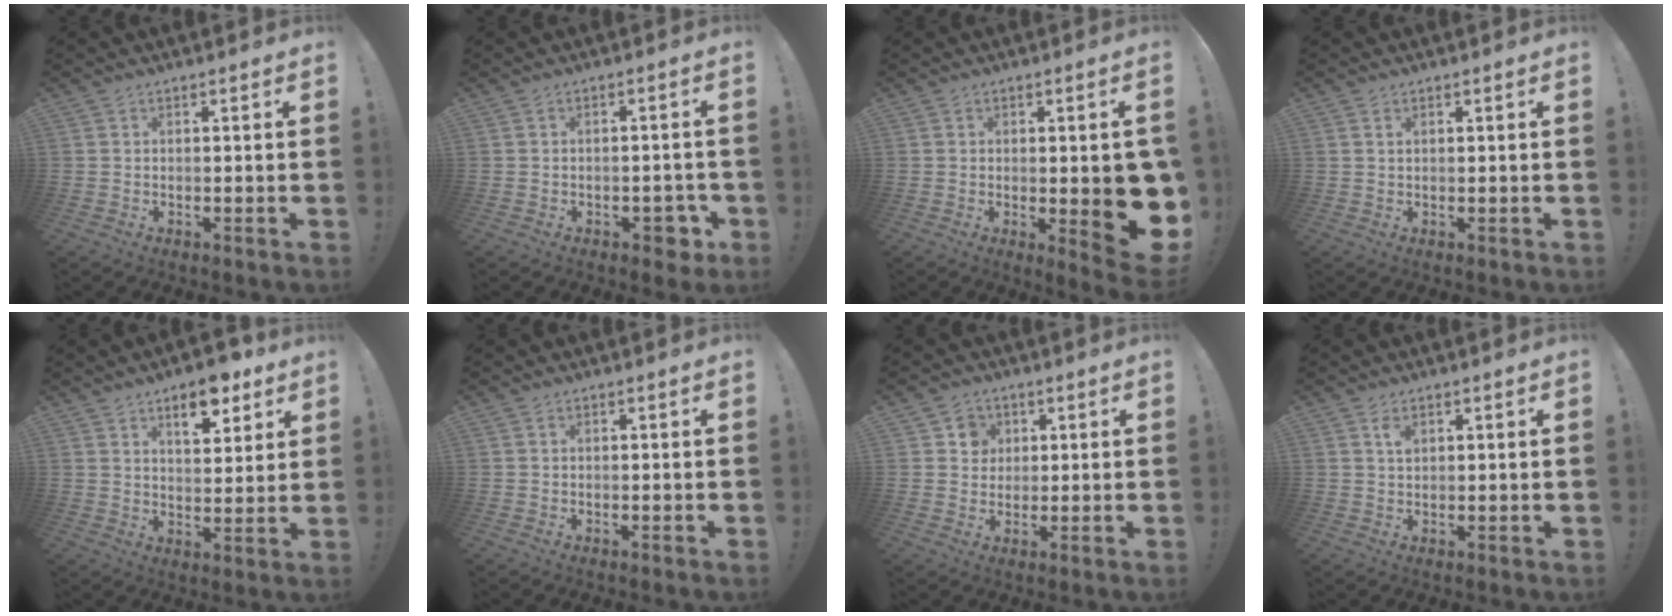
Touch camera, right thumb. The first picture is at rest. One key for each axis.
{"total": 5.6, "fx": -2.6, "fy": 3.4, "fz": 3.6, "tx": -0.032, "ty": 0.017, "tz": -0.040}
{"total": 11.4, "fx": -1.0, "fy": 3.1, "fz": 10.9, "tx": -0.122, "ty": -0.012, "tz": -0.005}
{"total": 0.9, "fx": 0.6, "fy": 0.4, "fz": 0.4, "tx": 0.000, "ty": -0.003, "tz": 0.011}
{"total": 9.9, "fx": 6.2, "fy": 4.4, "fz": 6.4, "tx": -0.075, "ty": -0.033, "tz": 0.104}
{"total": 0.0}
{"total": 5.4, "fx": 1.7, "fy": 5.0, "fz": 1.2, "tx": -0.007, "ty": -0.008, "tz": 0.031}
{"total": 2.7, "fx": 1.5, "fy": 1.3, "fz": 1.8, "tx": -0.027, "ty": -0.004, "tz": 0.024}